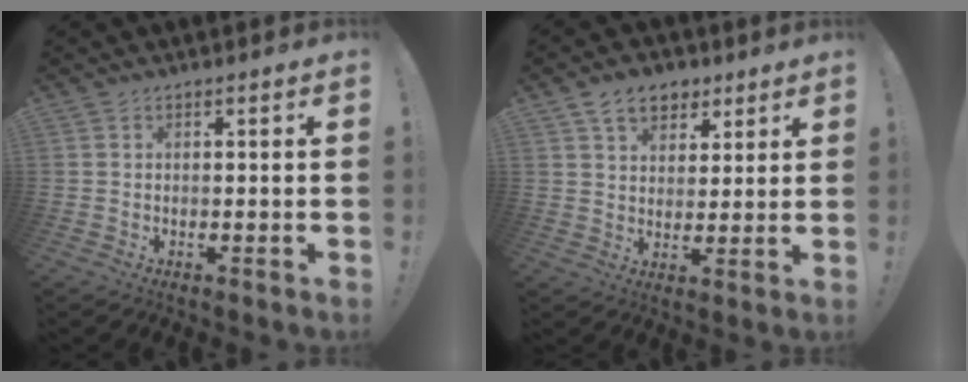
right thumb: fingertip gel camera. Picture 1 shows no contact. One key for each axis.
{"total": 9.8, "fx": 5.6, "fy": 6.8, "fz": 4.3, "tx": -0.061, "ty": -0.020, "tz": 0.108}